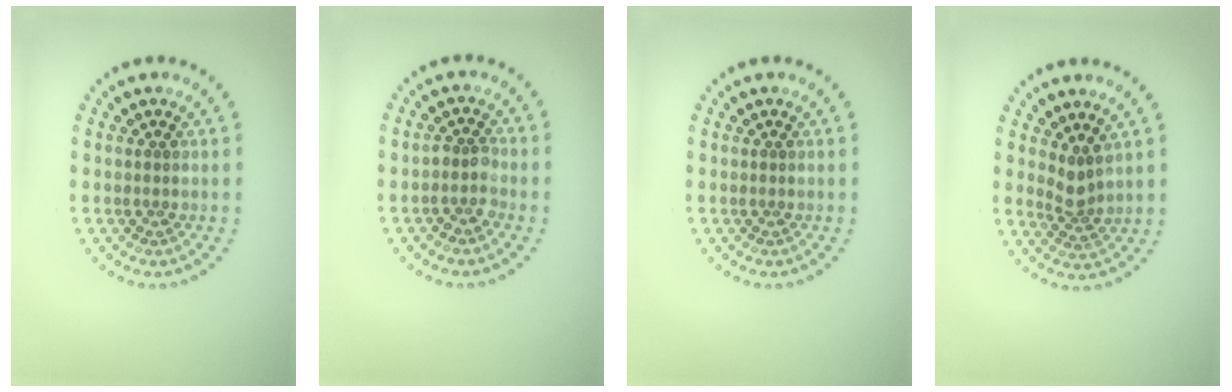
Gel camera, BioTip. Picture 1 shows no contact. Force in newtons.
{"total": 1.6, "press": 1.4, "slide": 0.8}
{"total": 0.0}
{"total": 2.0, "press": 1.3, "slide": 1.5}